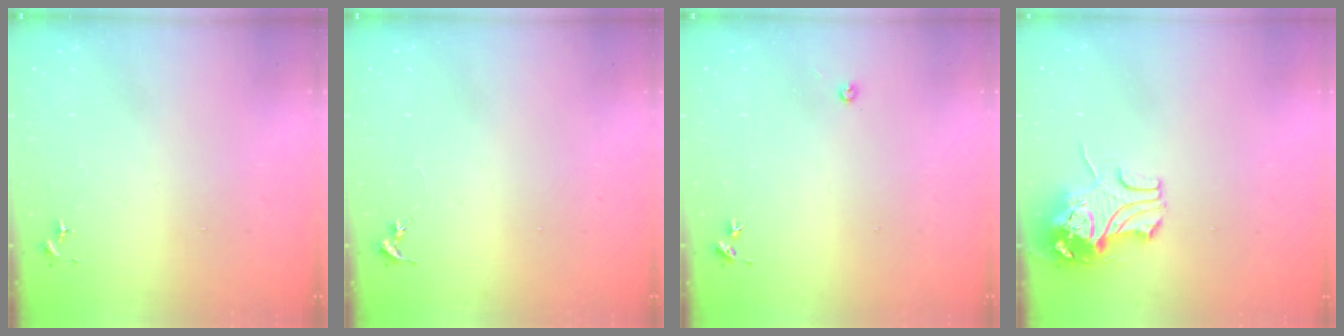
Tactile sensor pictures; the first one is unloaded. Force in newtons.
{"total": 0.0}
{"total": 3.0, "press": 3.0, "slide": 0.4}
{"total": 9.8, "press": 9.7, "slide": 1.4}